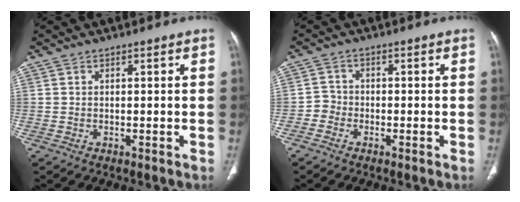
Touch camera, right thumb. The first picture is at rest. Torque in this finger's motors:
{"motor_torque": [0.04, -0.05, 0.10, -0.64, -0.06]}